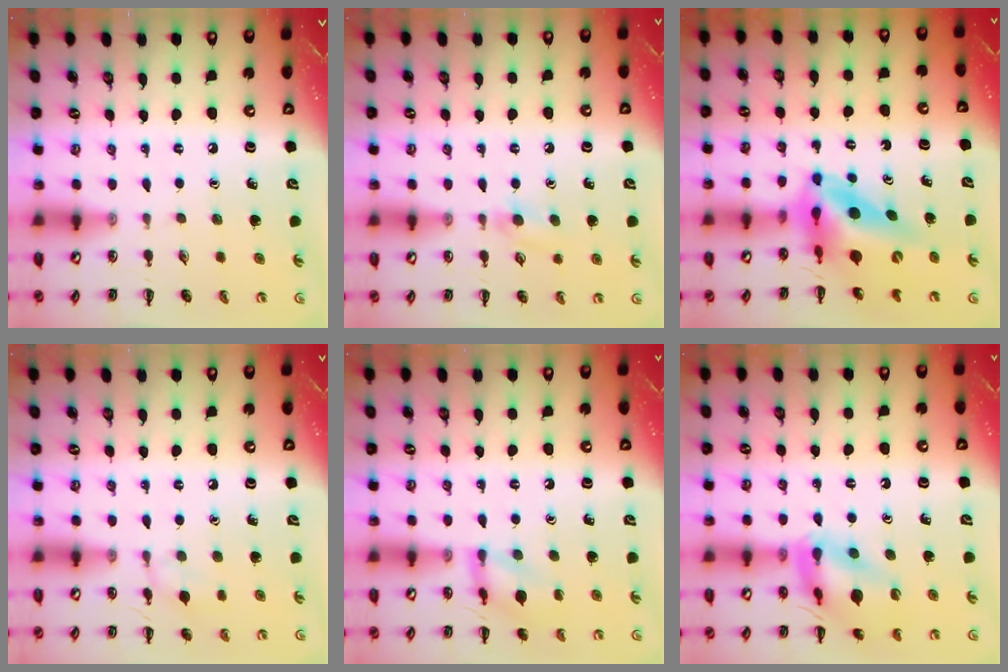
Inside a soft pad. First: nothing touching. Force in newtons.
{"total": 5.3, "press": 4.9, "slide": 1.9}
{"total": 11.4, "press": 10.9, "slide": 3.3}
{"total": 6.9, "press": 6.5, "slide": 2.2}
{"total": 10.9, "press": 10.8, "slide": 0.6}
{"total": 14.2, "press": 14.0, "slide": 1.8}